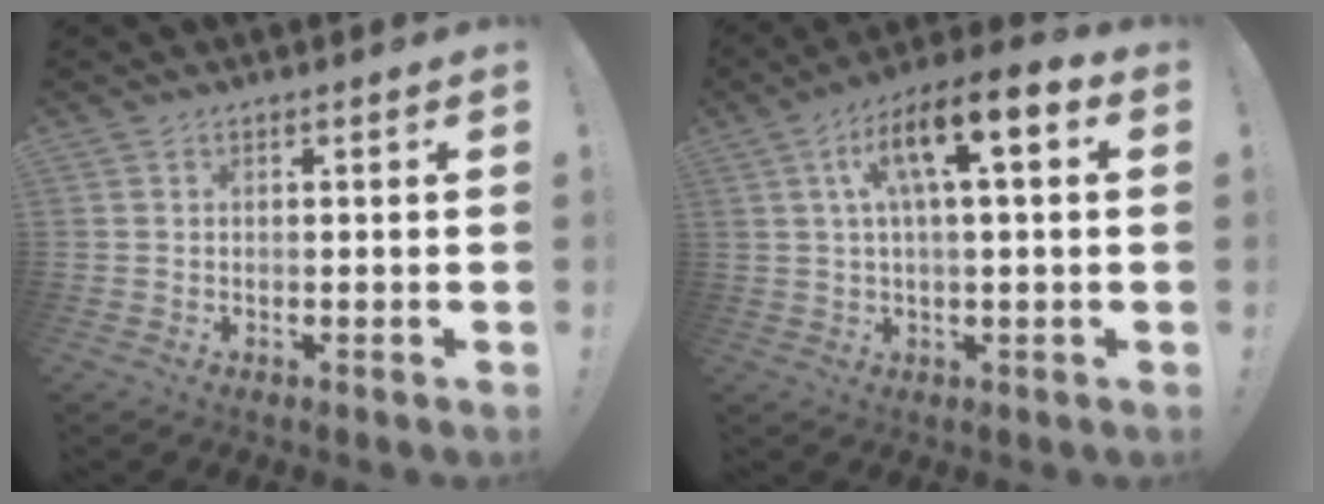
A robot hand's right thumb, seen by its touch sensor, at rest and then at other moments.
{"total": 12.2, "force": [3.6, 3.1, 11.2], "torque": [-0.185, -0.008, 0.055]}